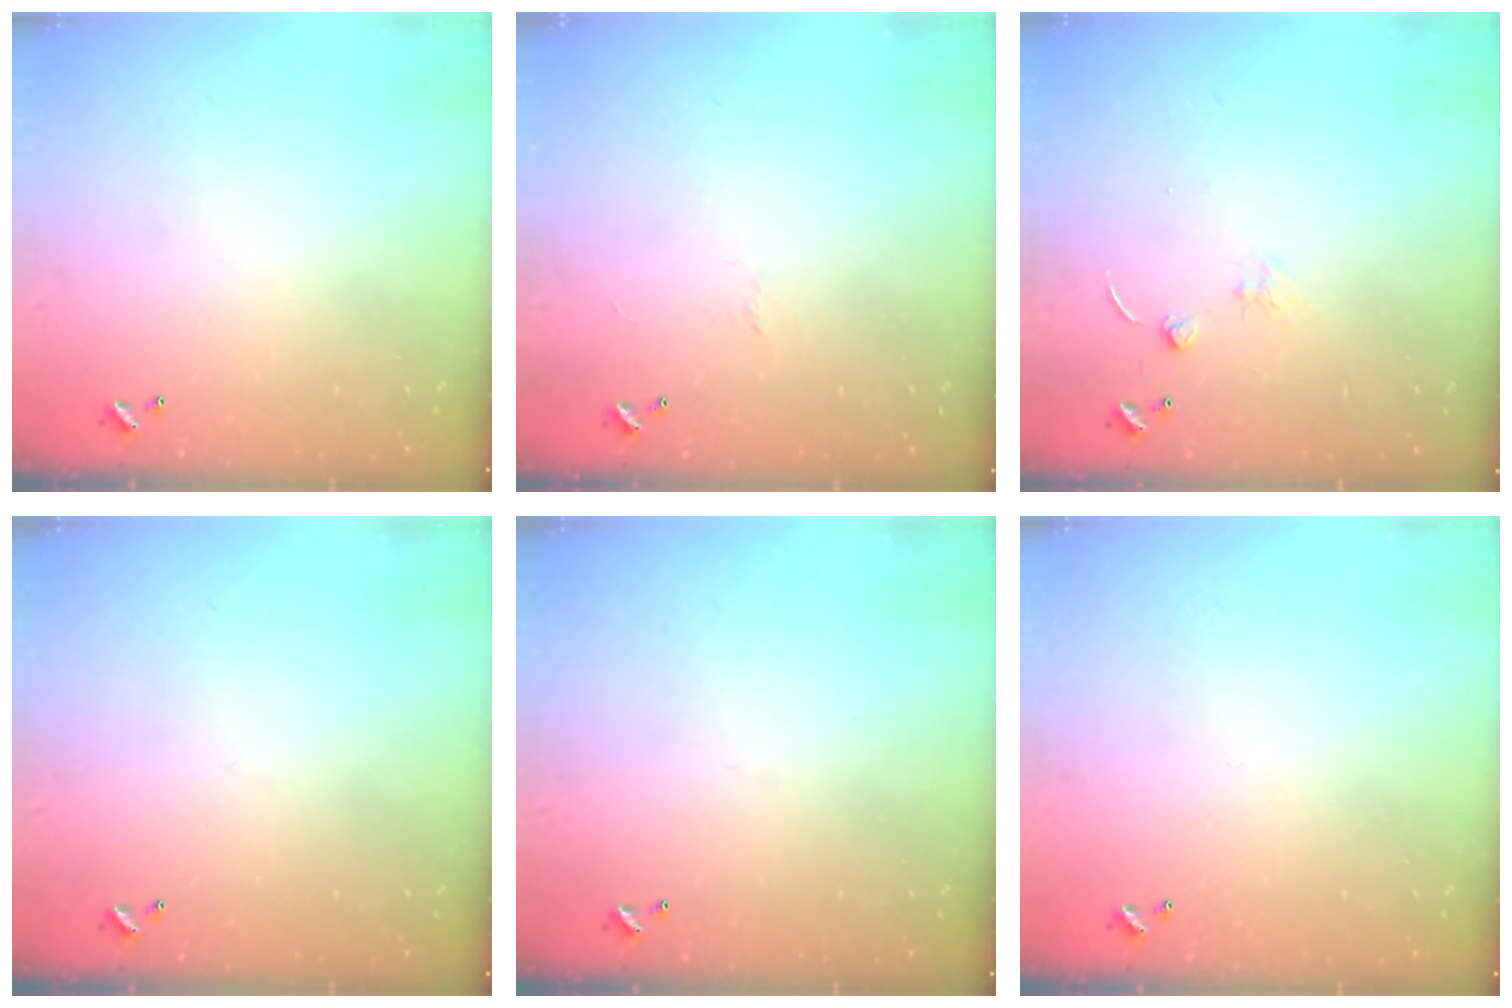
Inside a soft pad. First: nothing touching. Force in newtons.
{"total": 0.0}
{"total": 0.9, "press": 0.9, "slide": 0.3}
{"total": 0.0}
{"total": 0.0}
{"total": 0.0}